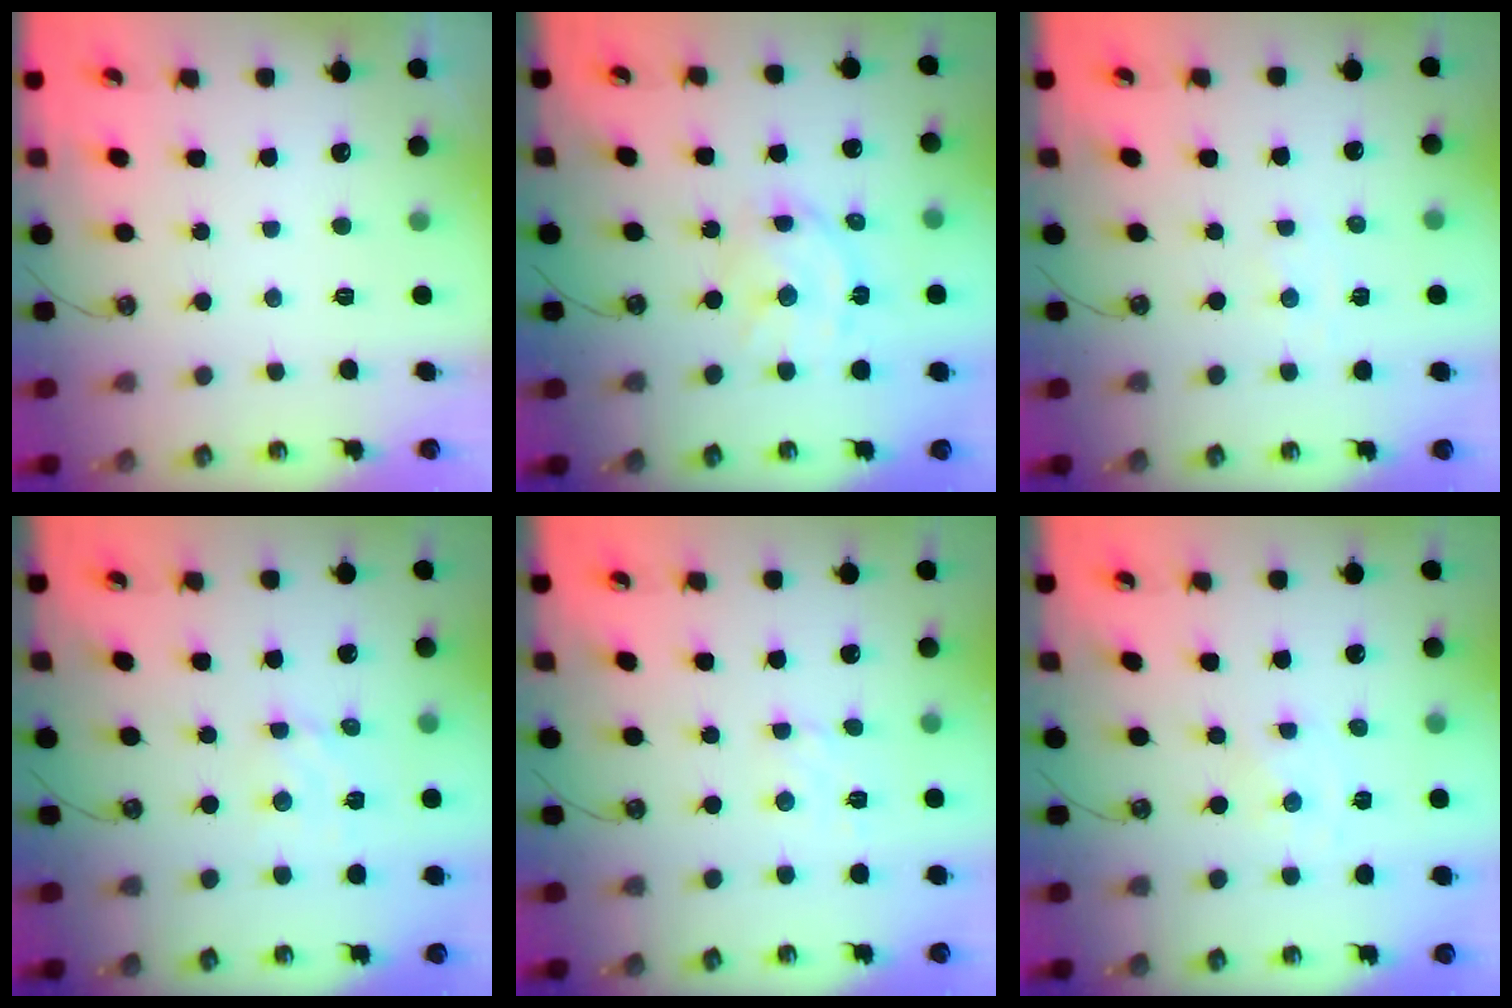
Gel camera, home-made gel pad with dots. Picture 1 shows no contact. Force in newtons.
{"total": 10.3, "press": 10.3, "slide": 0.7}
{"total": 1.4, "press": 1.4, "slide": 0.4}
{"total": 3.2, "press": 3.2, "slide": 0.3}
{"total": 2.6, "press": 2.6, "slide": 0.6}
{"total": 0.0}